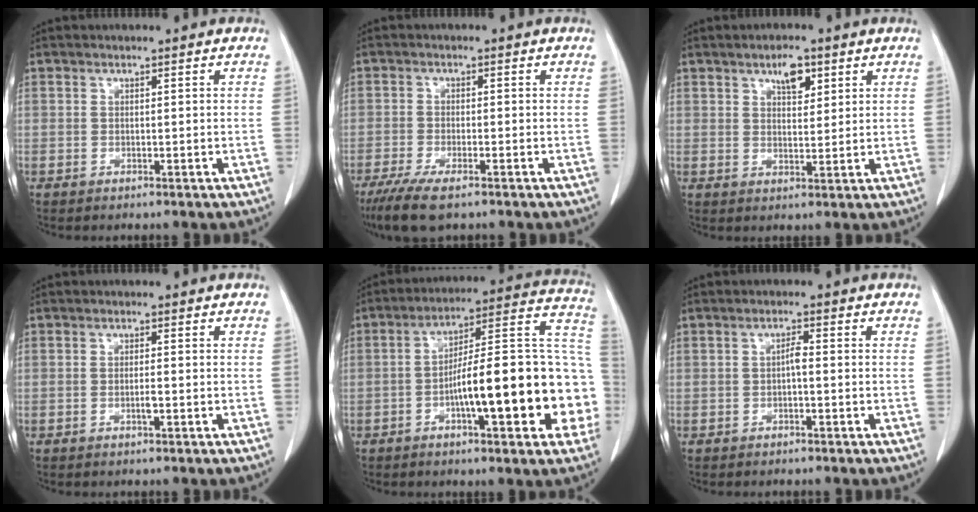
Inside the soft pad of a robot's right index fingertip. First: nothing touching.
{"total": 7.3, "force": [-5.1, 1.5, 5.0], "torque": [-0.089, -0.019, -0.084]}
{"total": 4.2, "force": [2.4, 1.8, 3.0], "torque": [-0.051, 0.000, 0.041]}
{"total": 1.3, "force": [-0.5, 0.1, 1.2], "torque": [-0.027, 0.000, -0.008]}
{"total": 21.9, "force": [-4.9, 4.4, 20.9], "torque": [-0.228, 0.042, -0.062]}
{"total": 1.5, "force": [-0.3, 0.3, 1.4], "torque": [-0.026, 0.004, -0.006]}